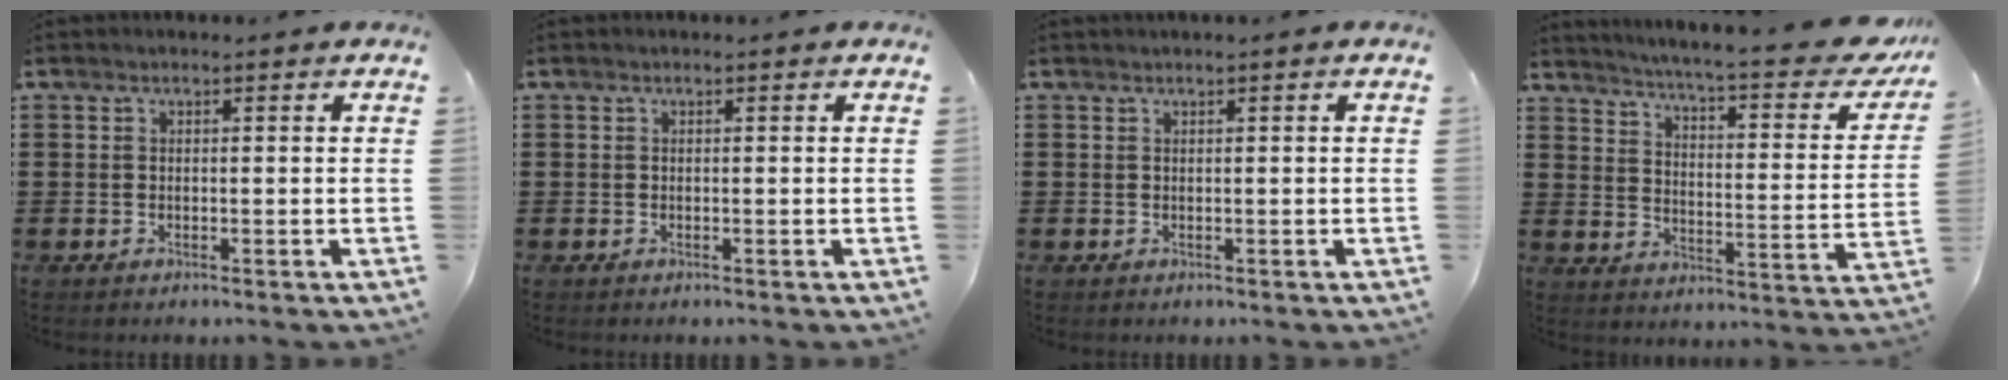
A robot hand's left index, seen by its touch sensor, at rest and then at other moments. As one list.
[{"total": 0.0}, {"total": 0.0}, {"total": 6.1, "force": [5.0, -0.6, 3.4], "torque": [-0.070, -0.049, 0.074]}]